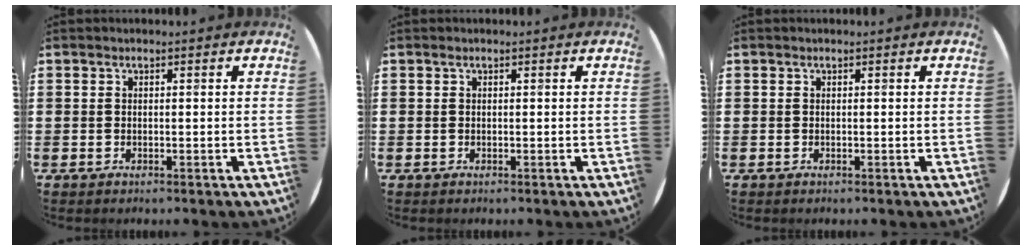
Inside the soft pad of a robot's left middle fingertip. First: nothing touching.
{"total": 0.0}
{"total": 0.0}